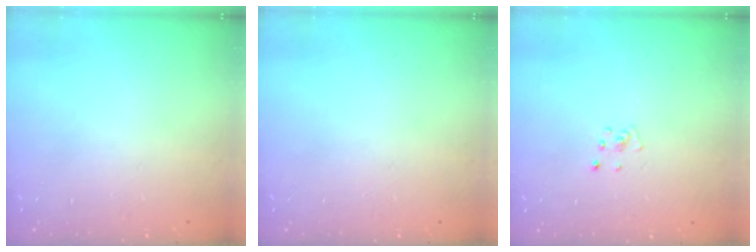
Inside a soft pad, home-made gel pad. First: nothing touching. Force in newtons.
{"total": 0.0}
{"total": 2.2, "press": 2.2, "slide": 0.2}